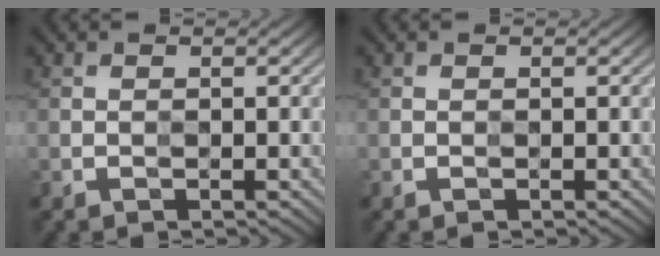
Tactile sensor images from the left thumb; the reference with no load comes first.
{"total": 0.0}